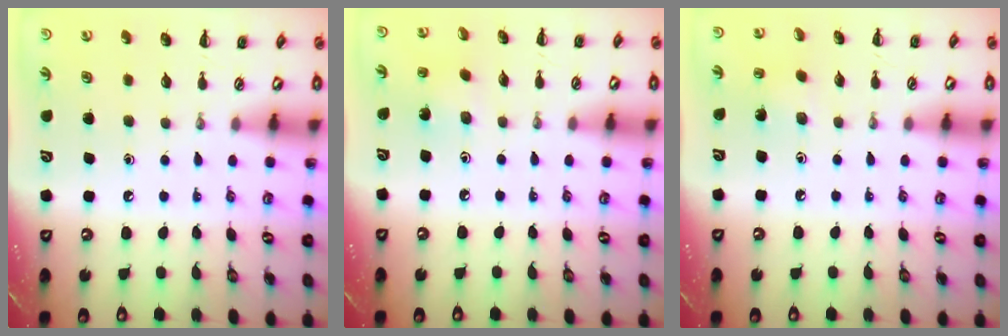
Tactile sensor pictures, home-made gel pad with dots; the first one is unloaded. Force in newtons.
{"total": 1.8, "press": 1.6, "slide": 0.7}
{"total": 2.0, "press": 1.8, "slide": 0.7}